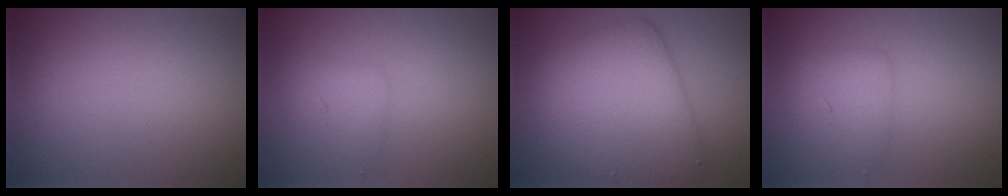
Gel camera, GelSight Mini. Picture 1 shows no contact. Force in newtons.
{"total": 1.5, "press": 1.5, "slide": 0.2}
{"total": 7.6, "press": 7.6, "slide": 0.2}
{"total": 2.3, "press": 2.3, "slide": 0.1}